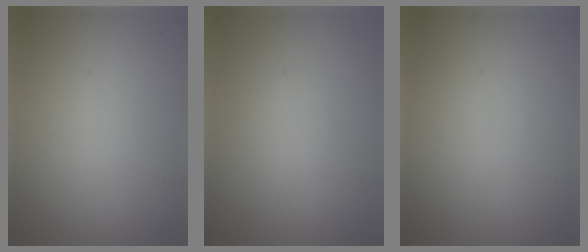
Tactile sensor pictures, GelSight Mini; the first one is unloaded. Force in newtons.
{"total": 0.8, "press": 0.8, "slide": 0.1}
{"total": 0.0}